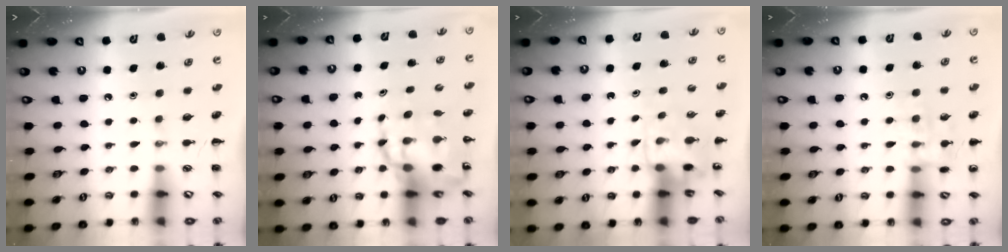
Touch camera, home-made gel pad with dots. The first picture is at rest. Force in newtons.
{"total": 10.5, "press": 10.1, "slide": 2.7}
{"total": 3.9, "press": 3.8, "slide": 0.9}
{"total": 10.5, "press": 10.5, "slide": 0.6}